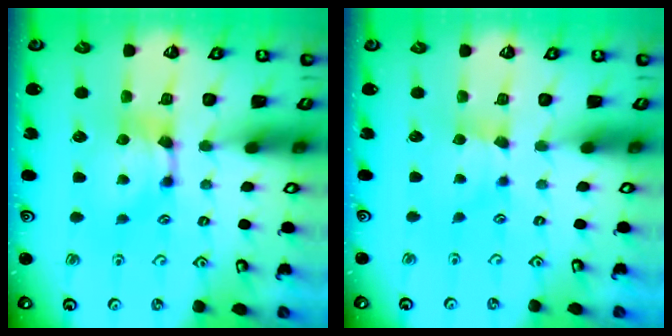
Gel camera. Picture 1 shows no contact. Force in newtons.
{"total": 1.4, "press": 1.3, "slide": 0.5}